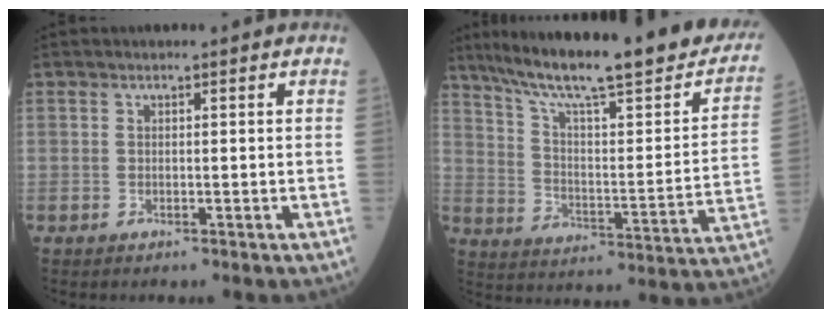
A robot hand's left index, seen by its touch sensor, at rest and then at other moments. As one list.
[{"total": 28.3, "force": [22.8, 3.5, 16.5], "torque": [-0.259, -0.031, 0.312]}]